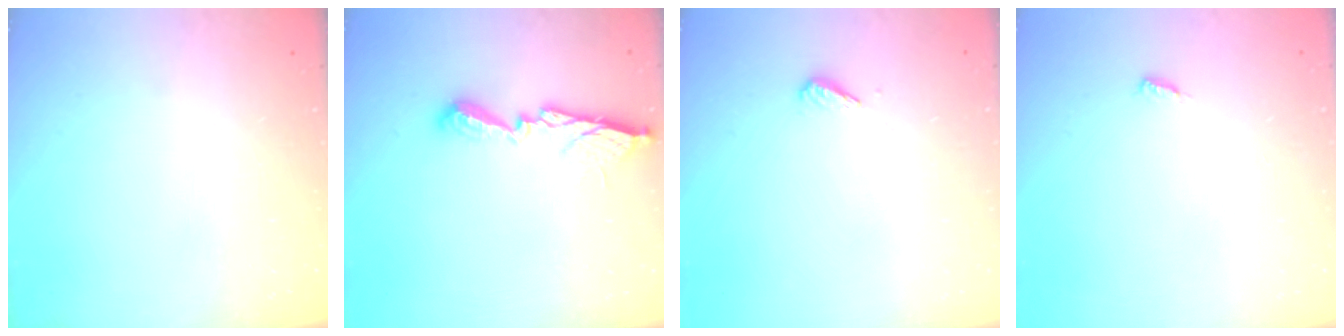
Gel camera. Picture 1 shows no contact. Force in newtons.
{"total": 10.6, "press": 10.6, "slide": 0.6}
{"total": 2.7, "press": 2.7, "slide": 0.6}
{"total": 3.1, "press": 3.1, "slide": 0.2}